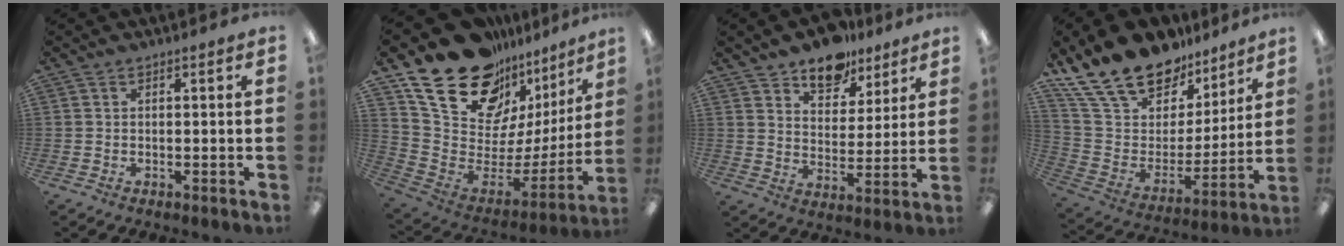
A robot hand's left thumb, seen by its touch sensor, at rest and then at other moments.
{"total": 25.6, "force": [17.5, 14.0, 12.4], "torque": [-0.196, -0.117, 0.338]}
{"total": 11.2, "force": [9.0, 6.1, 2.9], "torque": [-0.040, -0.060, 0.166]}
{"total": 20.9, "force": [16.5, 10.4, 7.5], "torque": [-0.157, -0.112, 0.310]}